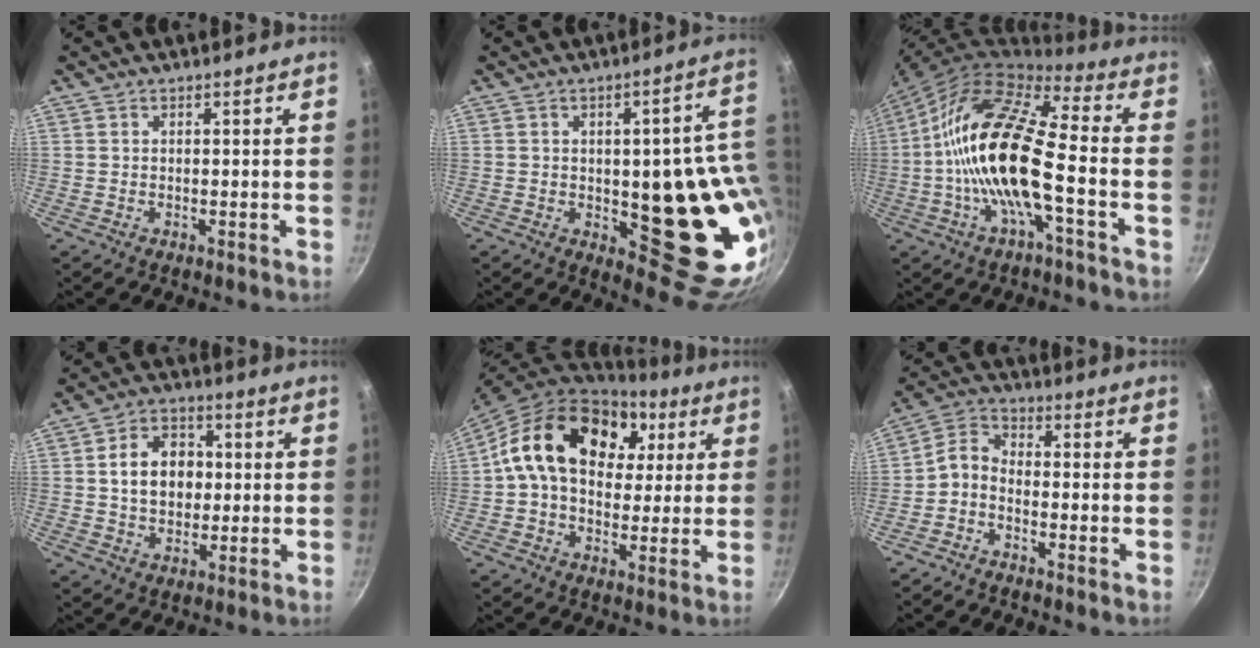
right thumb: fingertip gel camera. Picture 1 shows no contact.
{"total": 22.2, "force": [0.3, 9.8, 19.9], "torque": [-0.170, -0.020, 0.015]}
{"total": 18.8, "force": [-3.7, 6.3, 17.4], "torque": [-0.323, 0.044, -0.088]}
{"total": 10.4, "force": [0.8, 8.0, 6.7], "torque": [-0.084, 0.015, 0.008]}
{"total": 20.6, "force": [5.8, 14.6, 13.4], "torque": [-0.208, 0.011, 0.085]}
{"total": 4.8, "force": [-2.3, 2.8, 3.1], "torque": [-0.070, 0.038, -0.061]}